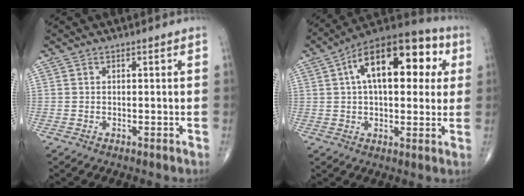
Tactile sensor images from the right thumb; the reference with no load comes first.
{"total": 21.2, "force": [5.8, 10.8, 17.4], "torque": [-0.236, 0.030, 0.078]}